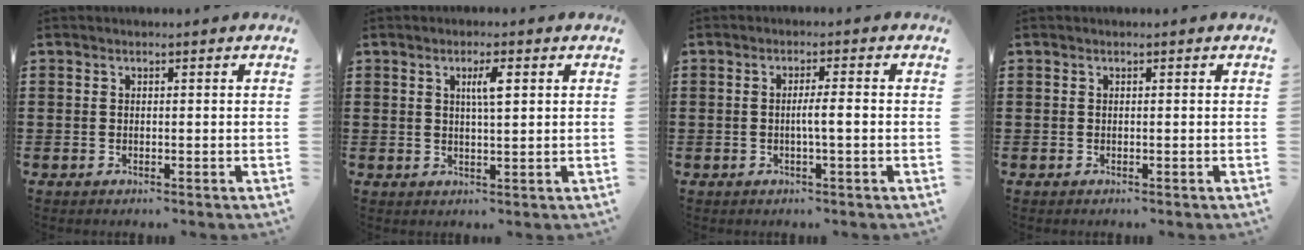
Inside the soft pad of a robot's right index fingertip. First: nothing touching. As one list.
[{"total": 3.3, "force": [1.0, 0.6, 3.1], "torque": [-0.064, 0.006, 0.014]}, {"total": 2.7, "force": [-0.4, 0.1, 2.7], "torque": [-0.046, -0.004, -0.009]}, {"total": 0.0}]